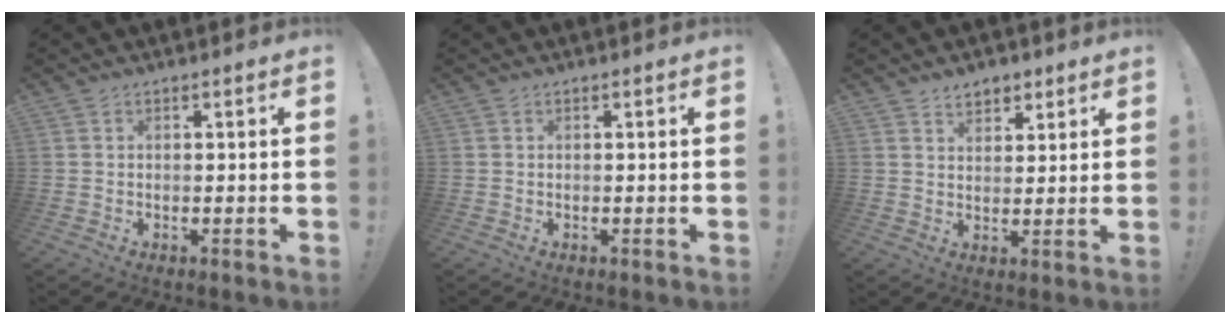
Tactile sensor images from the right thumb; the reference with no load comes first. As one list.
[{"total": 0.0}, {"total": 5.0, "force": [3.7, 3.2, 1.1], "torque": [-0.003, -0.025, 0.066]}]